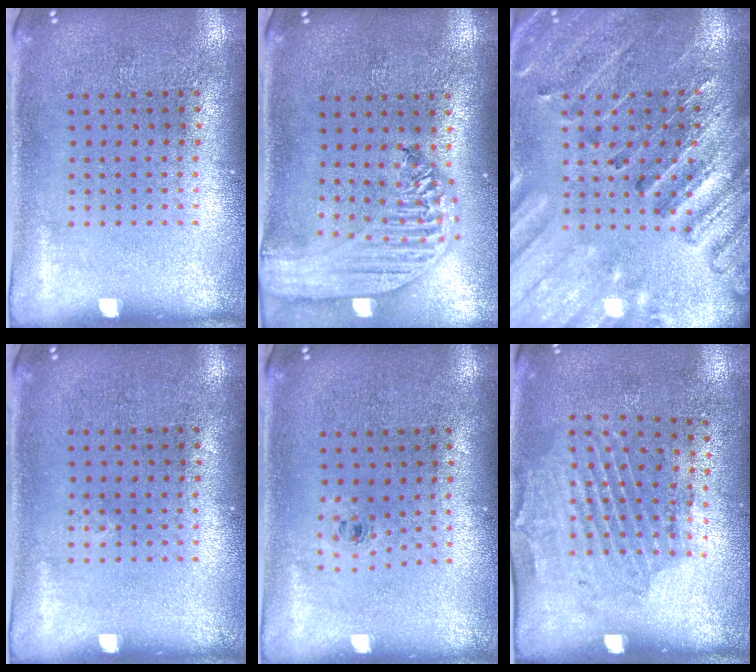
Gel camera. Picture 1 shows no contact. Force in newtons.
{"total": 2.7, "press": 2.2, "slide": 1.6}
{"total": 2.6, "press": 2.6, "slide": 0.4}
{"total": 0.0}
{"total": 0.6, "press": 0.3, "slide": 0.5}
{"total": 1.8, "press": 1.1, "slide": 1.4}